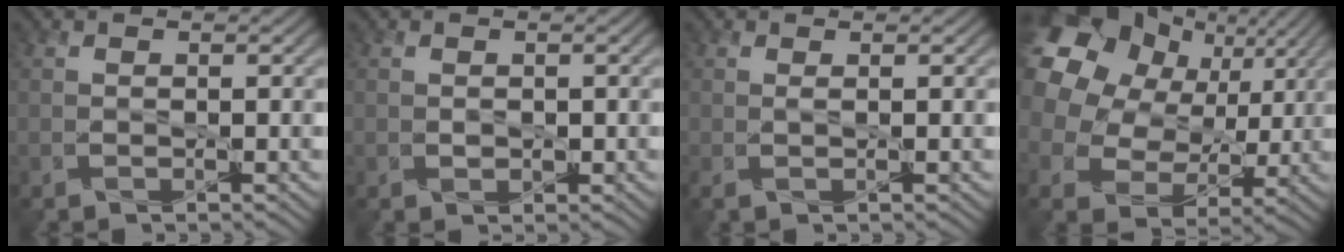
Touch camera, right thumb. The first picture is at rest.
{"total": 1.0, "force": [0.0, 0.8, 0.5], "torque": [-0.011, -0.006, 0.001]}
{"total": 0.8, "force": [0.2, 0.1, 0.8], "torque": [-0.018, 0.000, 0.002]}
{"total": 21.4, "force": [8.9, 16.2, 10.9], "torque": [-0.305, 0.051, 0.166]}